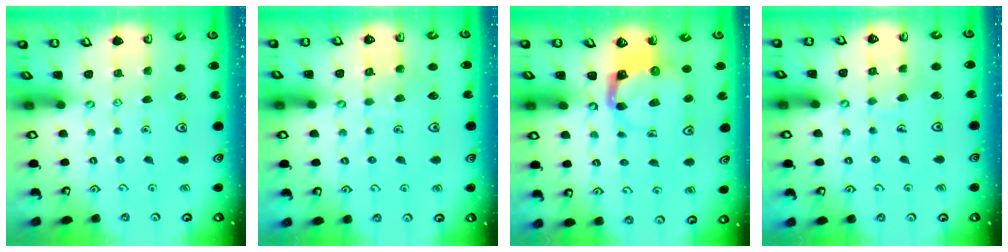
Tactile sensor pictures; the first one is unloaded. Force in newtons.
{"total": 4.0, "press": 4.0, "slide": 0.4}
{"total": 4.0, "press": 3.9, "slide": 0.7}
{"total": 3.8, "press": 3.8, "slide": 0.3}